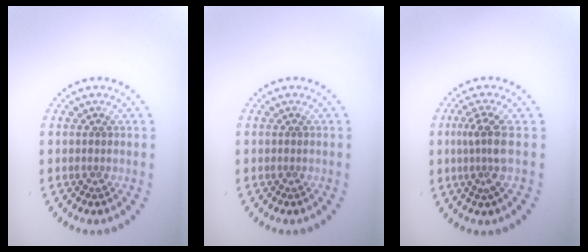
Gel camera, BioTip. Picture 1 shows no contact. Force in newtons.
{"total": 0.0}
{"total": 2.6, "press": 2.0, "slide": 1.8}